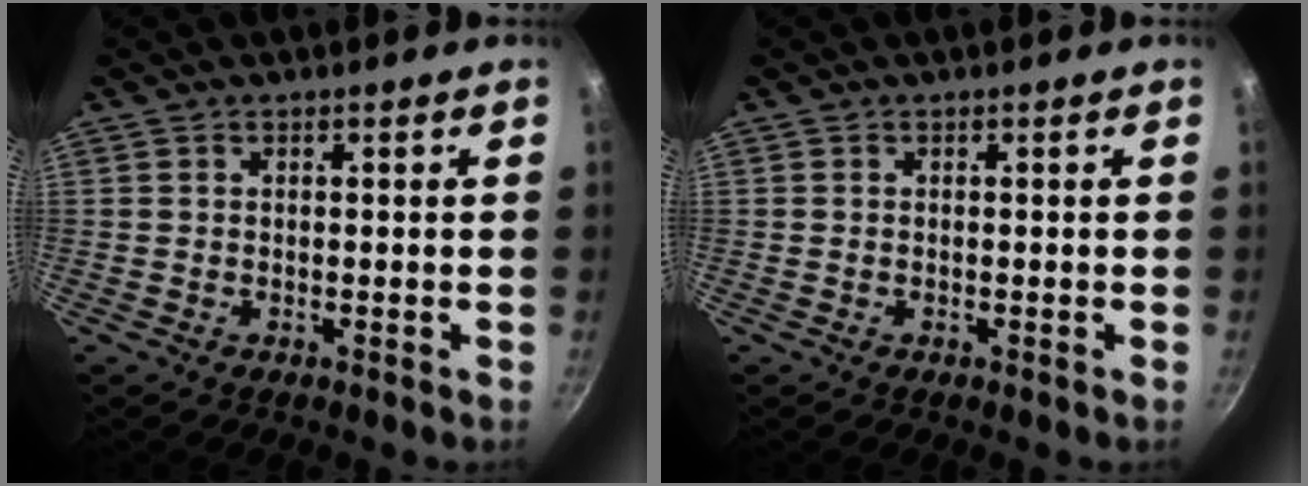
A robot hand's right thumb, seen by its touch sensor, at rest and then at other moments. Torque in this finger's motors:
{"motor_torque": [-0.02, -0.10, 0.21, 0.19, 0.04]}